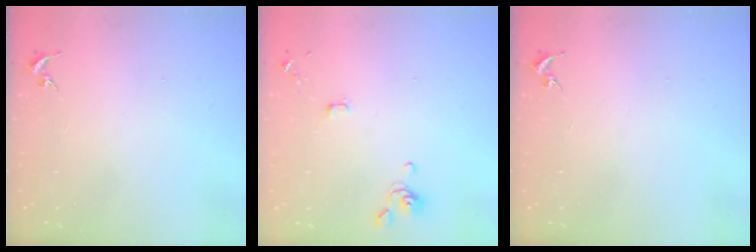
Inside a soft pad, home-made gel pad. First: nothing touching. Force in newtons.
{"total": 4.1, "press": 4.0, "slide": 0.7}
{"total": 0.0}